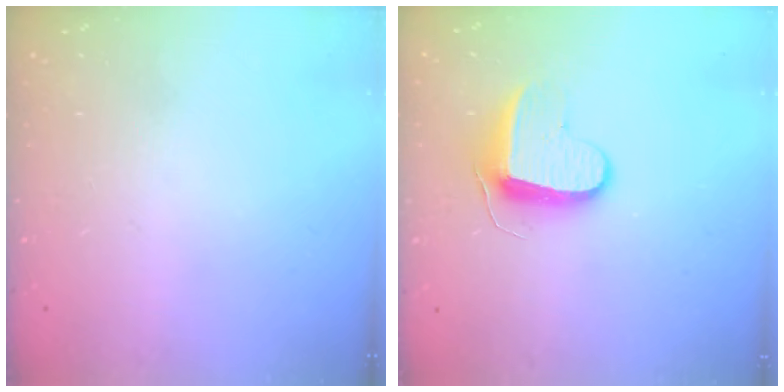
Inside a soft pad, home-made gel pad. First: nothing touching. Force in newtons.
{"total": 9.0, "press": 8.9, "slide": 0.7}